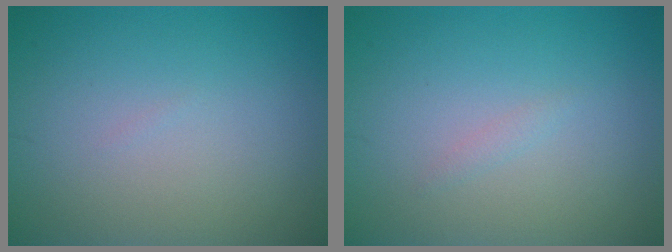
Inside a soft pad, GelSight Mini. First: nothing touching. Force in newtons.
{"total": 0.5, "press": 0.5, "slide": 0.0}